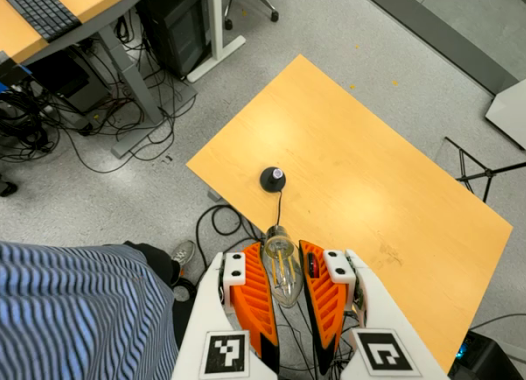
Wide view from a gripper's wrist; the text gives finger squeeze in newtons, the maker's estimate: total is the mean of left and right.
{"total": 20.9, "left": 24.7, "right": 17.1}